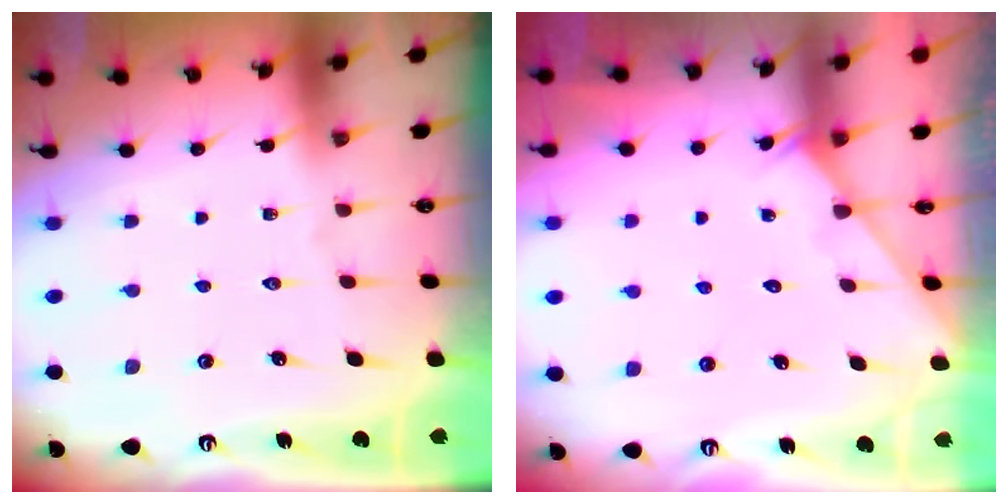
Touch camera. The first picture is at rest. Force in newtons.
{"total": 2.2, "press": 2.2, "slide": 0.2}